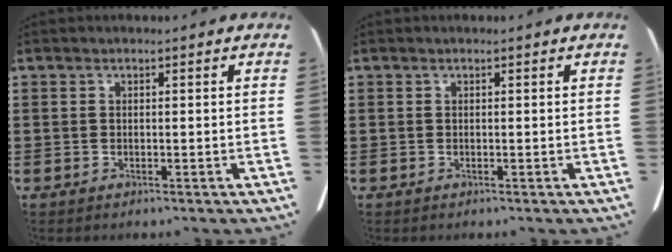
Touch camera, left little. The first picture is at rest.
{"total": 0.0}